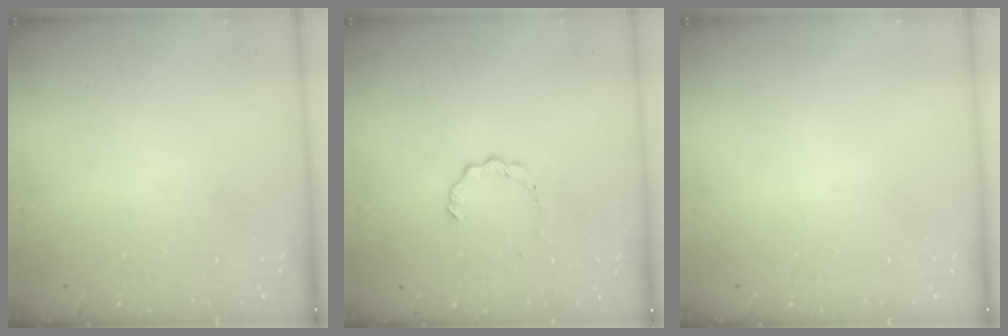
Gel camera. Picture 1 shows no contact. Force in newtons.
{"total": 3.7, "press": 3.6, "slide": 0.4}
{"total": 0.0}